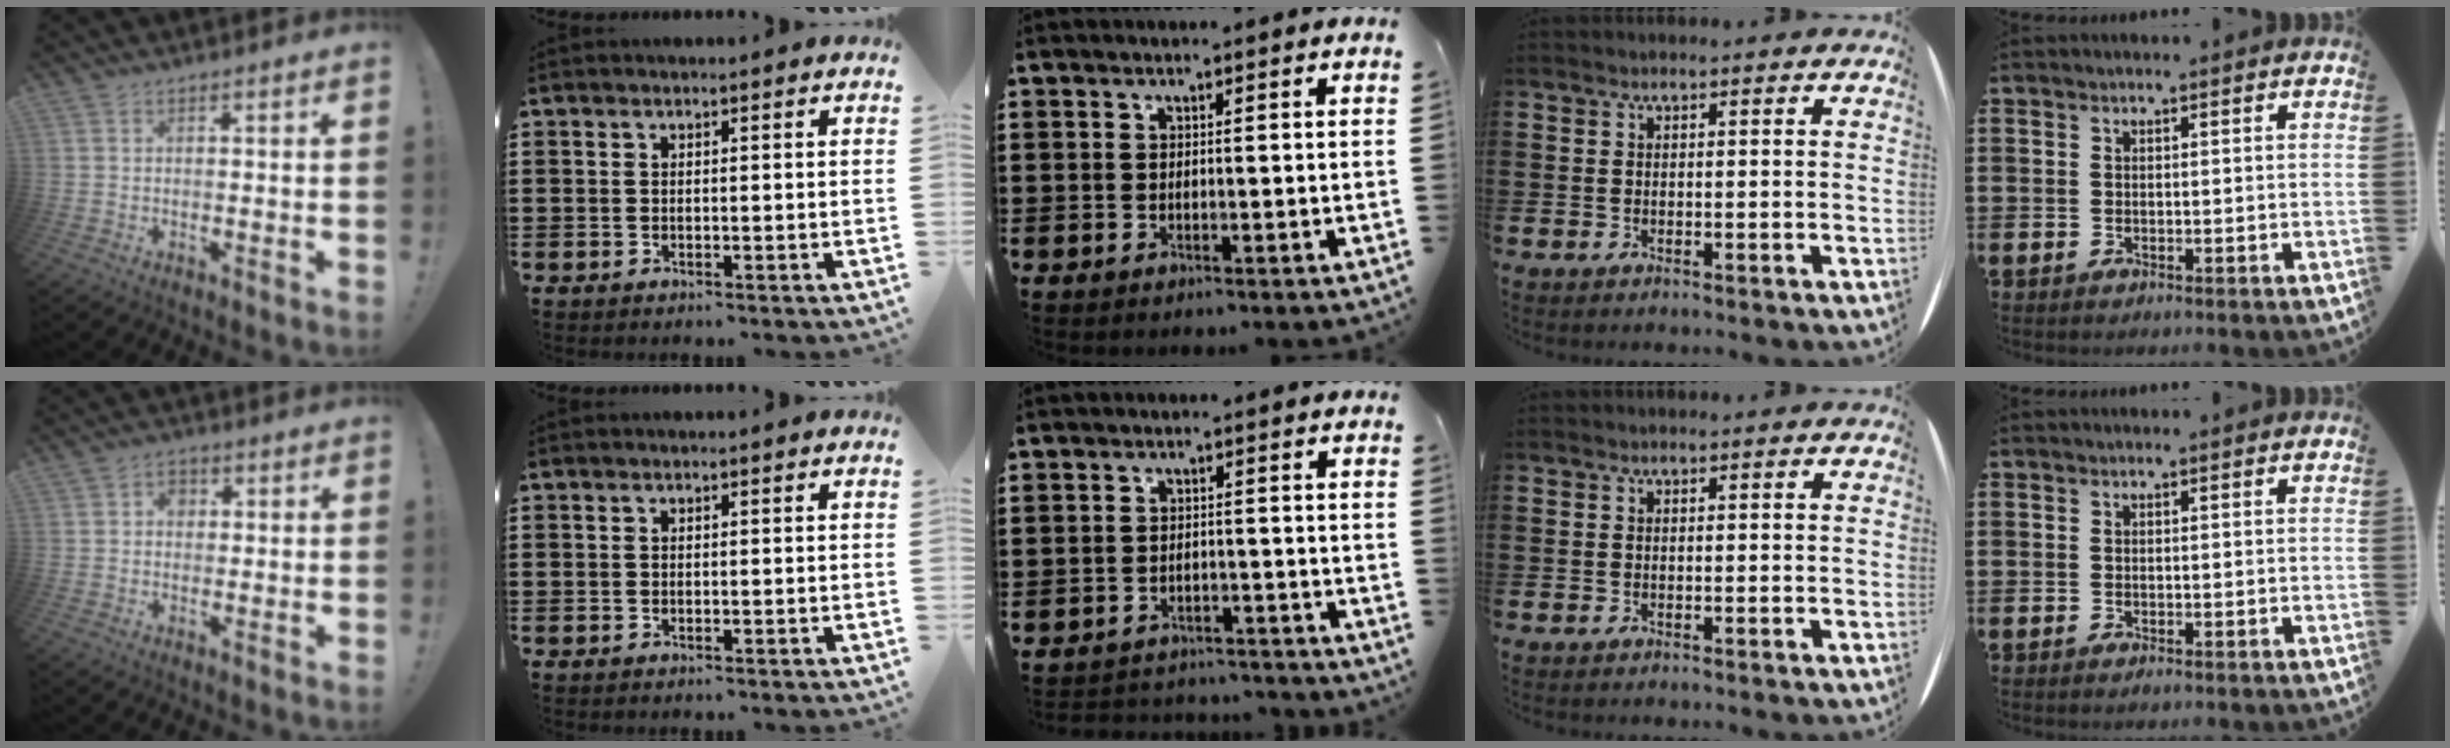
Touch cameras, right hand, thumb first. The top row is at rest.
{"thumb": {"total": 3.3, "force": [0.5, 2.7, 2.0], "torque": [-0.028, 0.002, 0.006]}, "middle": {"total": 3.0, "force": [-2.9, 0.6, -0.4], "torque": [-0.001, 0.002, -0.065]}}